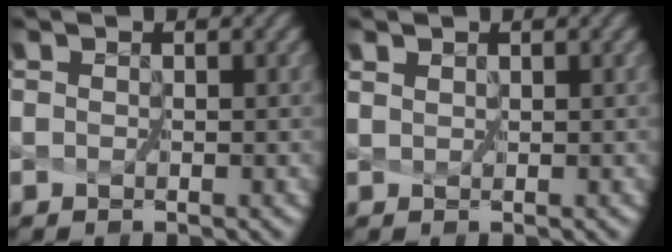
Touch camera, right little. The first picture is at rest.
{"total": 0.9, "force": [0.8, 0.4, 0.3], "torque": [-0.013, 0.000, 0.015]}